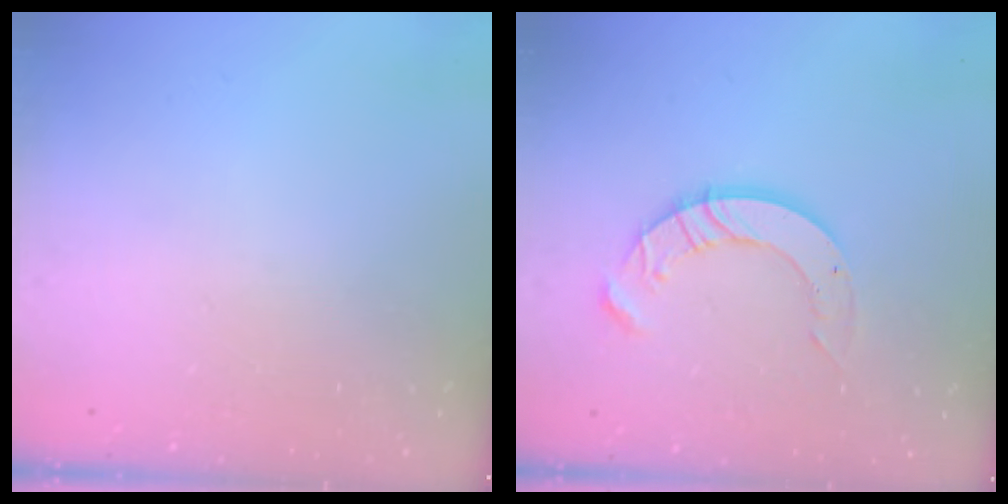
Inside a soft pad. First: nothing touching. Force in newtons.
{"total": 8.3, "press": 8.3, "slide": 0.8}